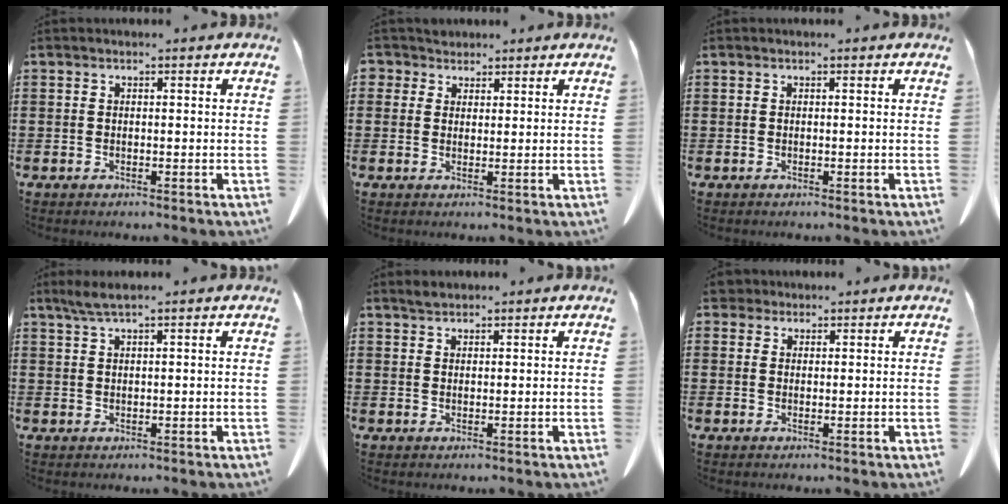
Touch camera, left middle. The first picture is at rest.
{"total": 2.6, "force": [1.9, 1.7, 0.2], "torque": [-0.015, 0.009, 0.037]}
{"total": 0.0}
{"total": 2.4, "force": [1.7, 0.2, 1.6], "torque": [-0.035, 0.001, 0.031]}
{"total": 1.4, "force": [1.3, 0.5, 0.2], "torque": [-0.008, 0.002, 0.025]}
{"total": 1.3, "force": [1.0, 0.7, 0.2], "torque": [-0.009, 0.005, 0.020]}